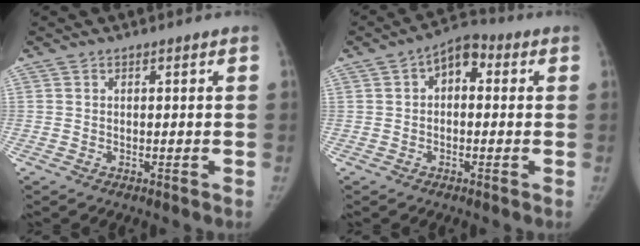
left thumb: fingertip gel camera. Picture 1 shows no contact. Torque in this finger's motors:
{"motor_torque": [-0.30, 0.40, -0.38, 0.29, 0.04]}